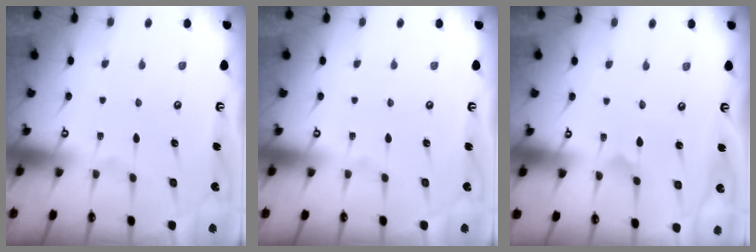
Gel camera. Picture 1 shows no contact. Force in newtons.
{"total": 0.0}
{"total": 1.5, "press": 1.5, "slide": 0.0}